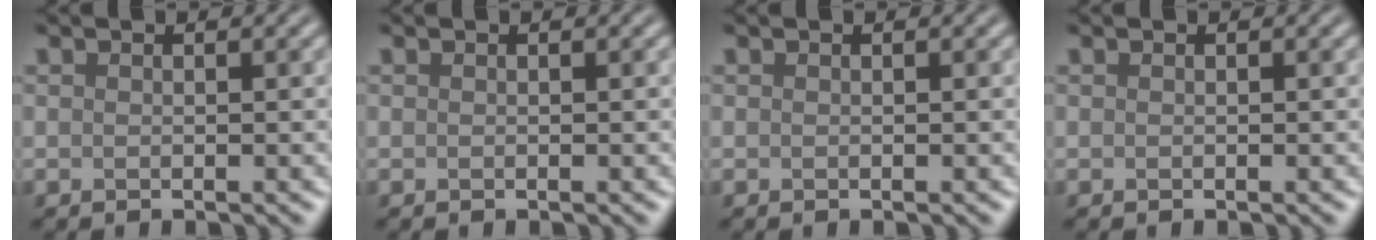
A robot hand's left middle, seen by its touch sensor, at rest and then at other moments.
{"total": 0.0}
{"total": 0.0}
{"total": 0.0}